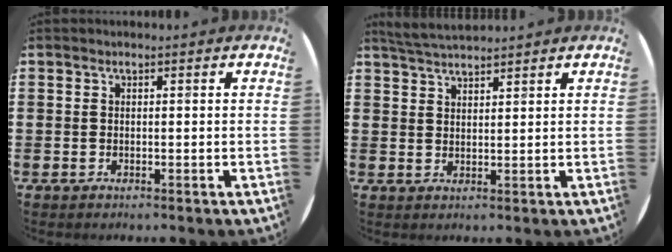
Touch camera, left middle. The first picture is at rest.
{"total": 3.5, "force": [3.4, 0.3, 0.8], "torque": [-0.024, -0.006, 0.065]}